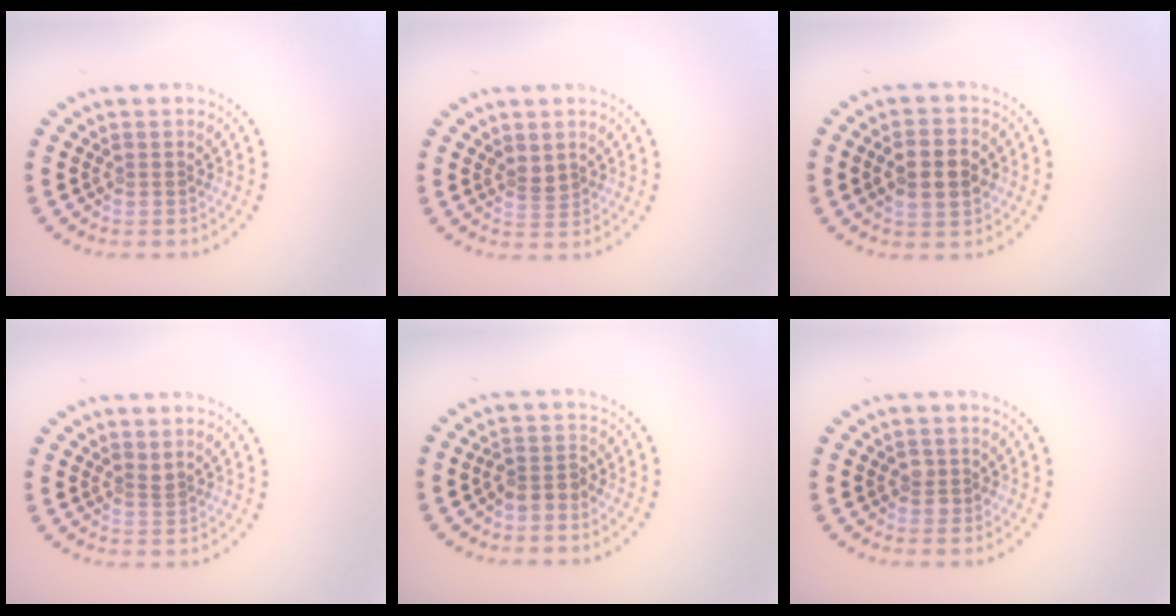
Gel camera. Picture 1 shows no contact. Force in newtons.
{"total": 1.0, "press": 0.9, "slide": 0.6}
{"total": 4.6, "press": 4.6, "slide": 0.1}
{"total": 0.5, "press": 0.2, "slide": 0.5}
{"total": 2.0, "press": 1.6, "slide": 1.2}
{"total": 0.9, "press": 0.9, "slide": 0.1}